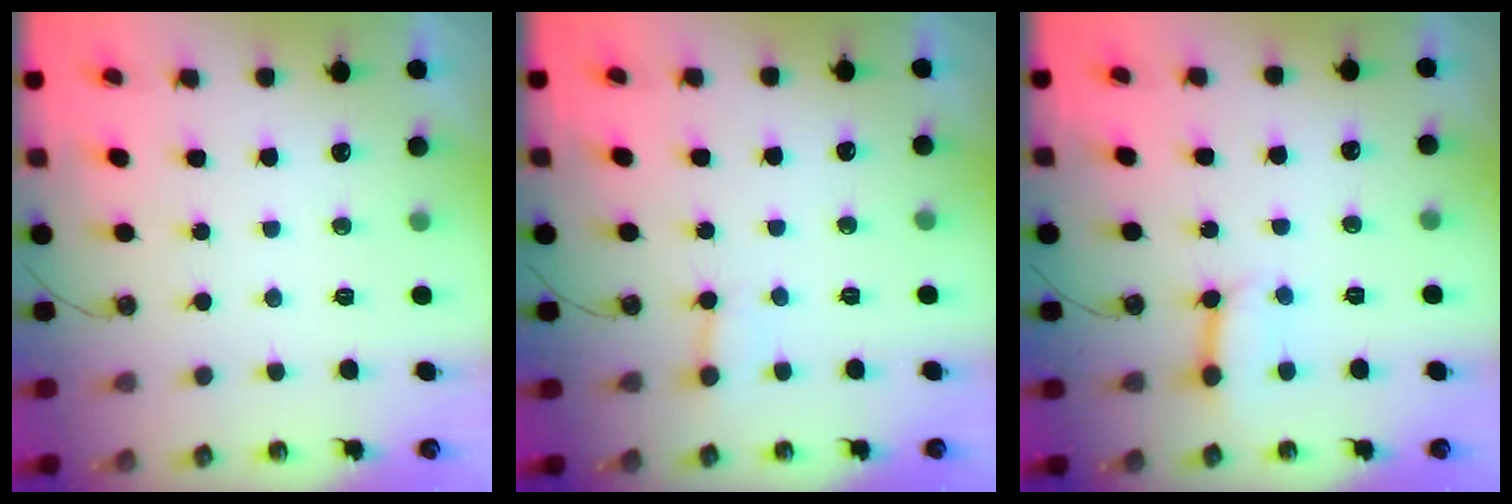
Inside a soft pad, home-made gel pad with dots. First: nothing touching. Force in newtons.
{"total": 2.0, "press": 2.0, "slide": 0.0}
{"total": 6.2, "press": 6.1, "slide": 0.8}